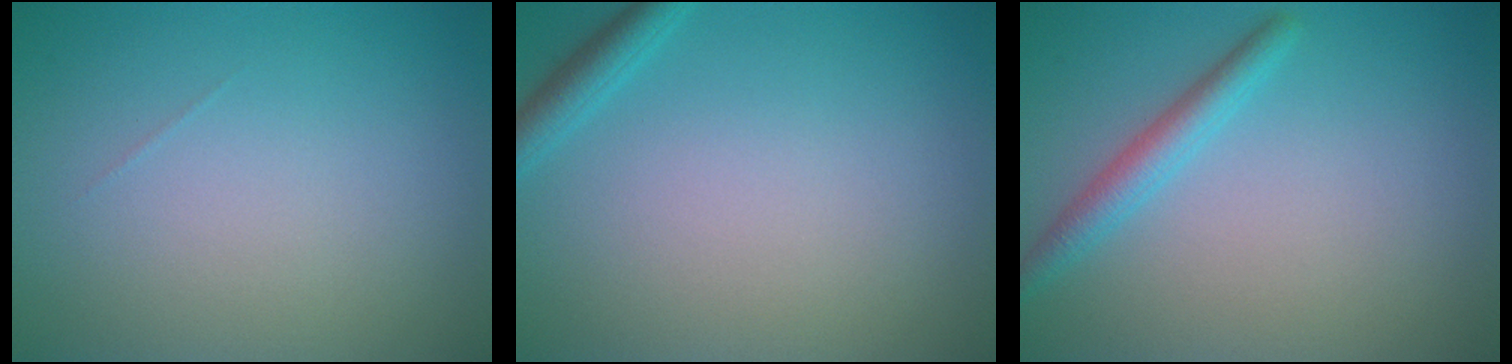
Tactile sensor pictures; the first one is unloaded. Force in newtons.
{"total": 1.7, "press": 1.7, "slide": 0.1}
{"total": 2.3, "press": 2.3, "slide": 0.1}